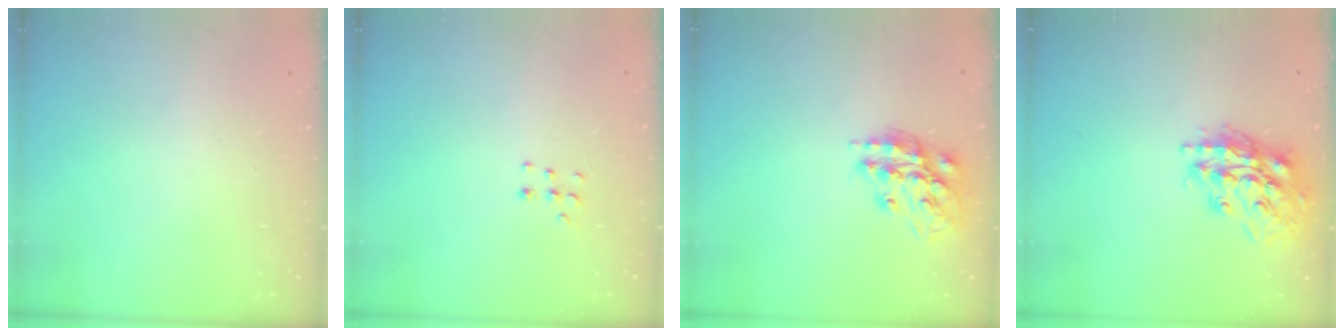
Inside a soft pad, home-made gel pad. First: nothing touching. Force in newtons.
{"total": 4.4, "press": 4.3, "slide": 0.9}
{"total": 16.1, "press": 16.1, "slide": 1.5}
{"total": 17.4, "press": 17.3, "slide": 2.4}